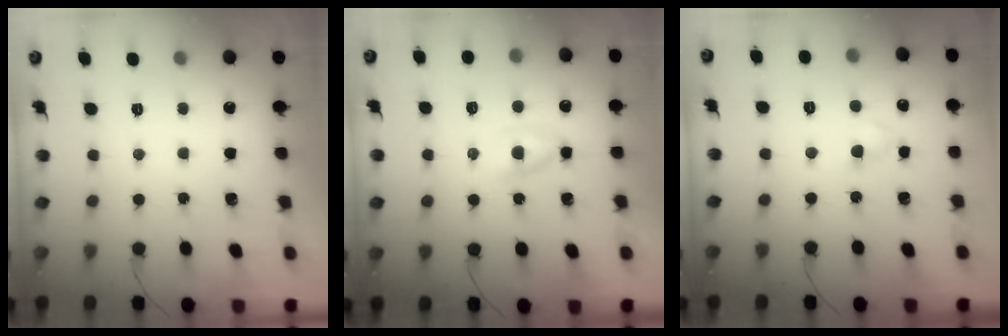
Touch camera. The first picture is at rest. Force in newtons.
{"total": 2.6, "press": 2.4, "slide": 1.0}
{"total": 2.4, "press": 2.1, "slide": 1.1}